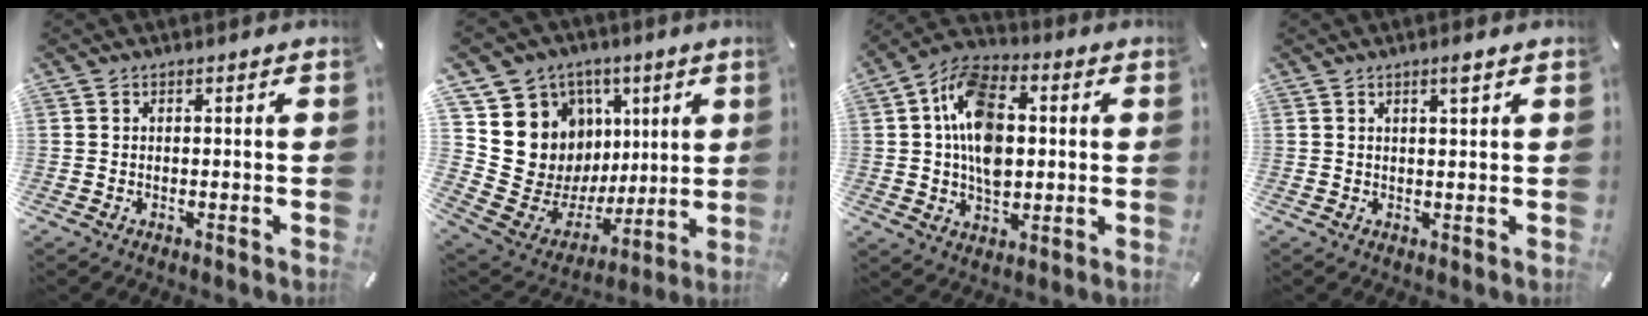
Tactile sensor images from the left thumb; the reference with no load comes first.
{"total": 14.1, "force": [3.8, 13.4, 2.4], "torque": [-0.024, -0.056, 0.104]}
{"total": 14.2, "force": [1.1, 10.2, 9.9], "torque": [-0.187, 0.018, 0.021]}
{"total": 2.3, "force": [1.4, 0.2, 1.8], "torque": [-0.037, 0.002, 0.023]}